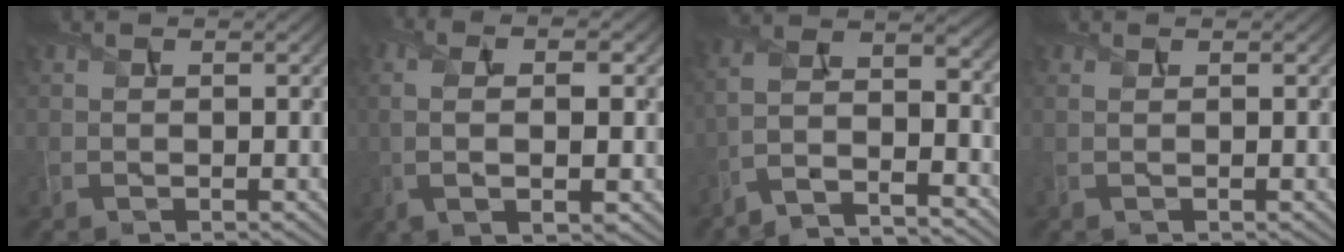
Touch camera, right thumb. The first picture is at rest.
{"total": 6.8, "force": [-0.1, 2.0, 6.5], "torque": [-0.136, 0.000, -0.001]}
{"total": 10.9, "force": [-6.4, 3.4, 8.2], "torque": [-0.160, 0.004, -0.119]}
{"total": 0.8, "force": [0.2, 0.0, 0.8], "torque": [-0.020, 0.005, 0.001]}